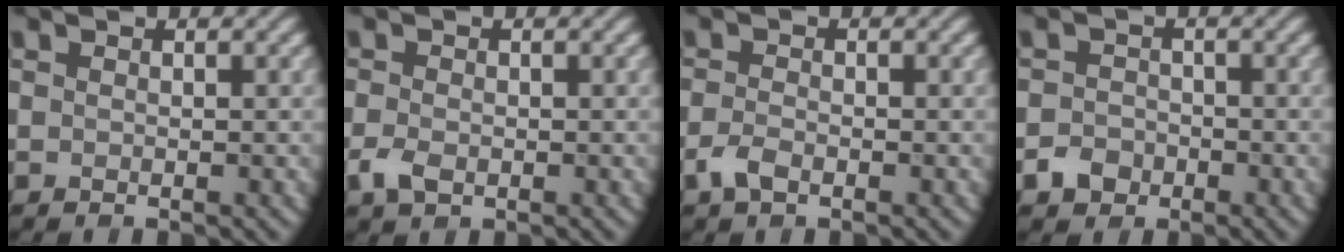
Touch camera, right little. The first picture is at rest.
{"total": 2.2, "force": [-1.0, 1.4, 1.4], "torque": [-0.034, 0.001, -0.019]}
{"total": 2.0, "force": [-1.3, 0.8, 1.2], "torque": [-0.029, 0.003, -0.027]}
{"total": 2.2, "force": [-1.4, 1.6, 0.5], "torque": [0.000, 0.005, -0.027]}